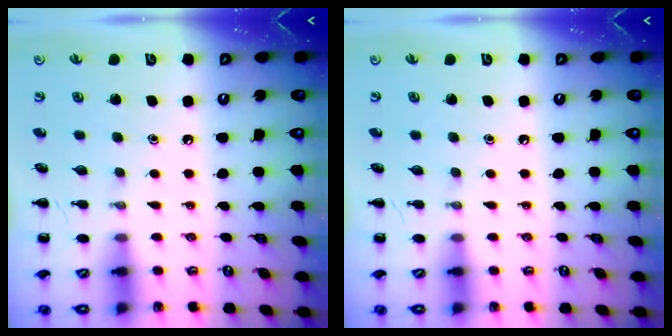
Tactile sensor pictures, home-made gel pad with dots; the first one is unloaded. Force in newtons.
{"total": 0.0}